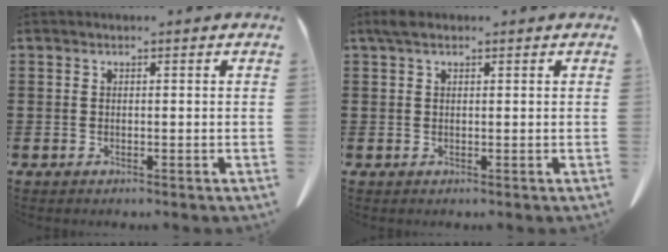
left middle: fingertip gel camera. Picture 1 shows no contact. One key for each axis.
{"total": 1.4, "fx": 0.6, "fy": 0.5, "fz": 1.1, "tx": -0.024, "ty": 0.003, "tz": 0.011}